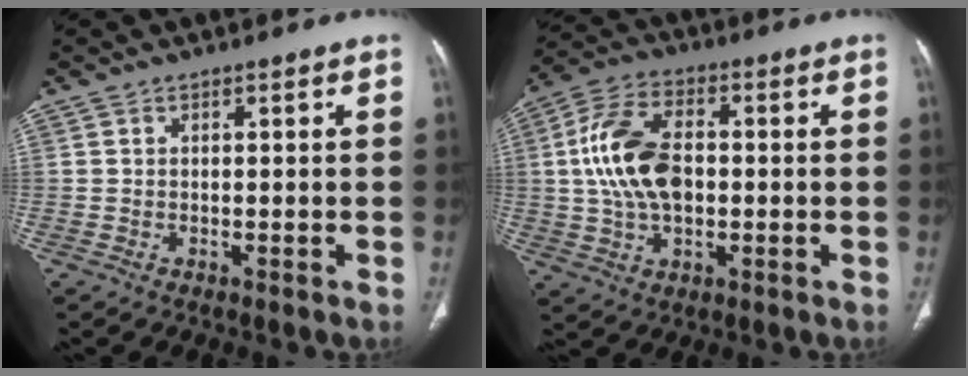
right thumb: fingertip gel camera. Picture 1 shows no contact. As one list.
[{"total": 13.7, "force": [0.5, 8.2, 11.0], "torque": [-0.210, 0.018, 0.007]}]